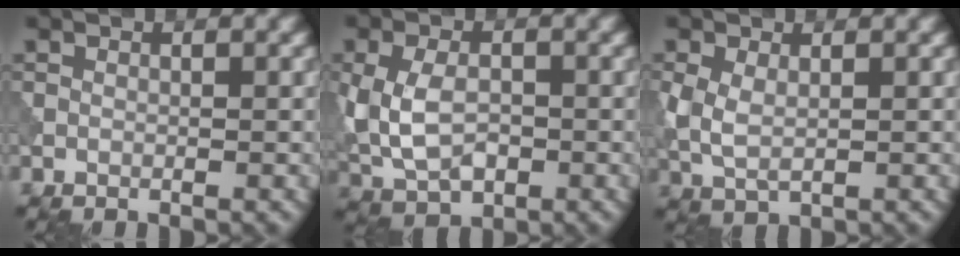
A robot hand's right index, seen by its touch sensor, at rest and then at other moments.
{"total": 5.8, "force": [-0.5, 3.7, 4.4], "torque": [-0.096, -0.005, -0.011]}
{"total": 3.1, "force": [0.1, 1.8, 2.4], "torque": [-0.064, -0.002, 0.005]}